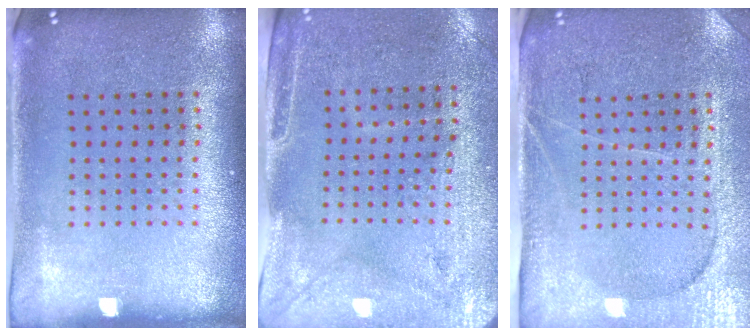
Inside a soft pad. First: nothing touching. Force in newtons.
{"total": 3.0, "press": 2.5, "slide": 1.5}
{"total": 4.0, "press": 3.6, "slide": 1.7}